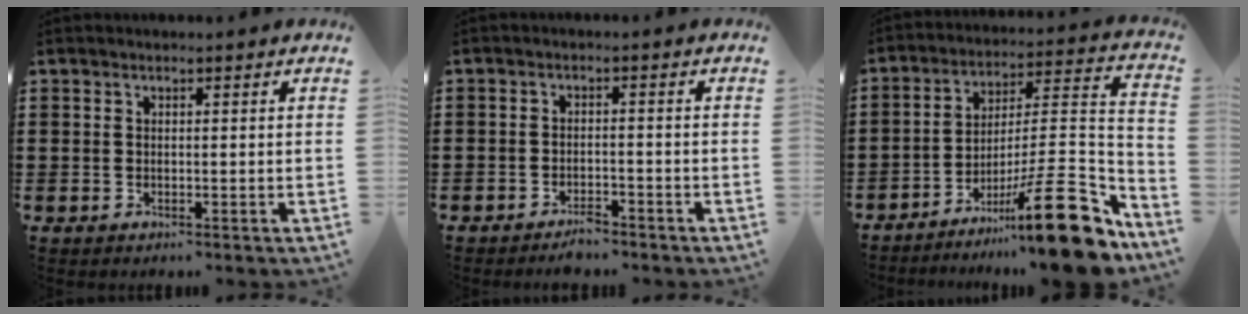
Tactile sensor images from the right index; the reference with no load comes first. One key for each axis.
{"total": 2.3, "fx": -2.2, "fy": 0.4, "fz": 0.6, "tx": -0.016, "ty": 0.001, "tz": -0.044}
{"total": 18.8, "fx": -11.1, "fy": 3.7, "fz": 14.8, "tx": -0.191, "ty": 0.043, "tz": -0.179}